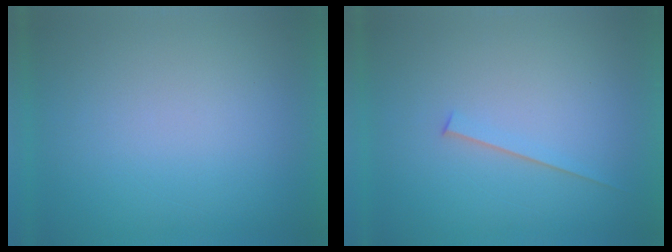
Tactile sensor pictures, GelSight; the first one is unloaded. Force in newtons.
{"total": 1.5}